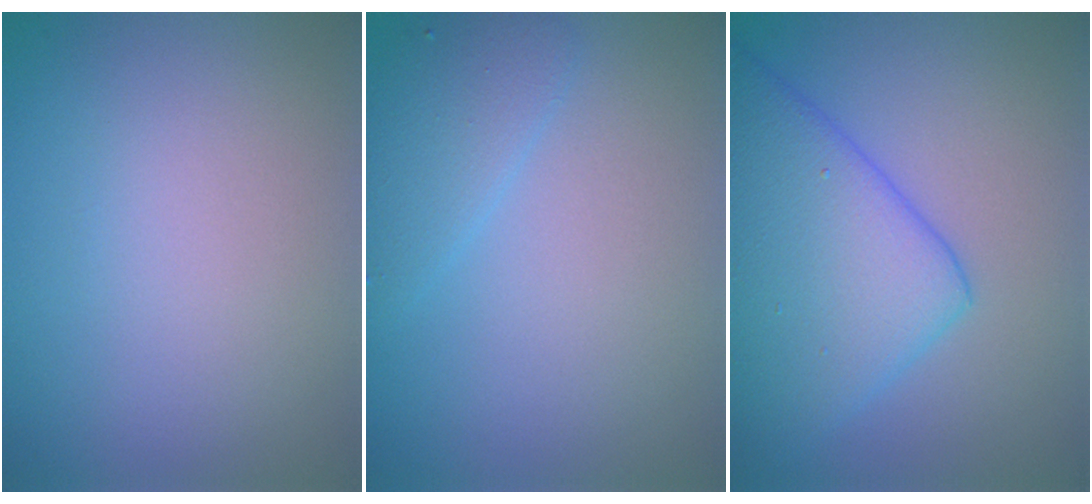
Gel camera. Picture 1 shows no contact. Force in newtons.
{"total": 2.0, "press": 2.0, "slide": 0.1}
{"total": 9.1, "press": 9.1, "slide": 0.4}